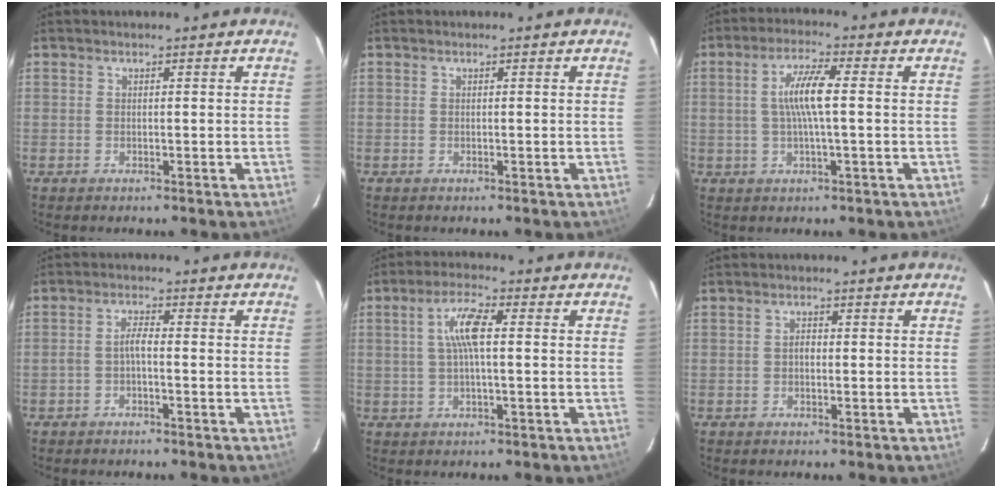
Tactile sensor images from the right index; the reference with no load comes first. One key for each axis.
{"total": 0.0}
{"total": 6.9, "fx": 0.3, "fy": 0.6, "fz": 6.8, "tx": -0.129, "ty": 0.004, "tz": 0.008}
{"total": 2.2, "fx": -1.0, "fy": 0.4, "fz": 1.9, "tx": -0.042, "ty": 0.008, "tz": -0.021}
{"total": 6.3, "fx": 0.8, "fy": 1.4, "fz": 6.1, "tx": -0.115, "ty": 0.010, "tz": 0.015}
{"total": 1.2, "fx": -0.2, "fy": 0.8, "fz": 0.9, "tx": -0.015, "ty": 0.006, "tz": -0.004}